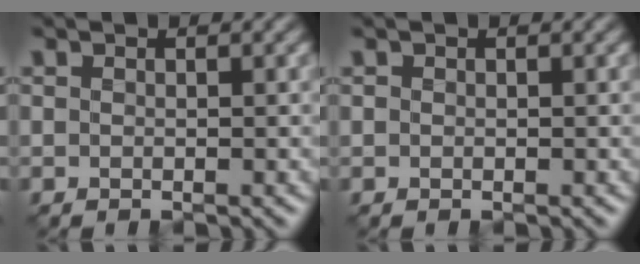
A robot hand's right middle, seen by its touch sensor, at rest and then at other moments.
{"total": 0.0}